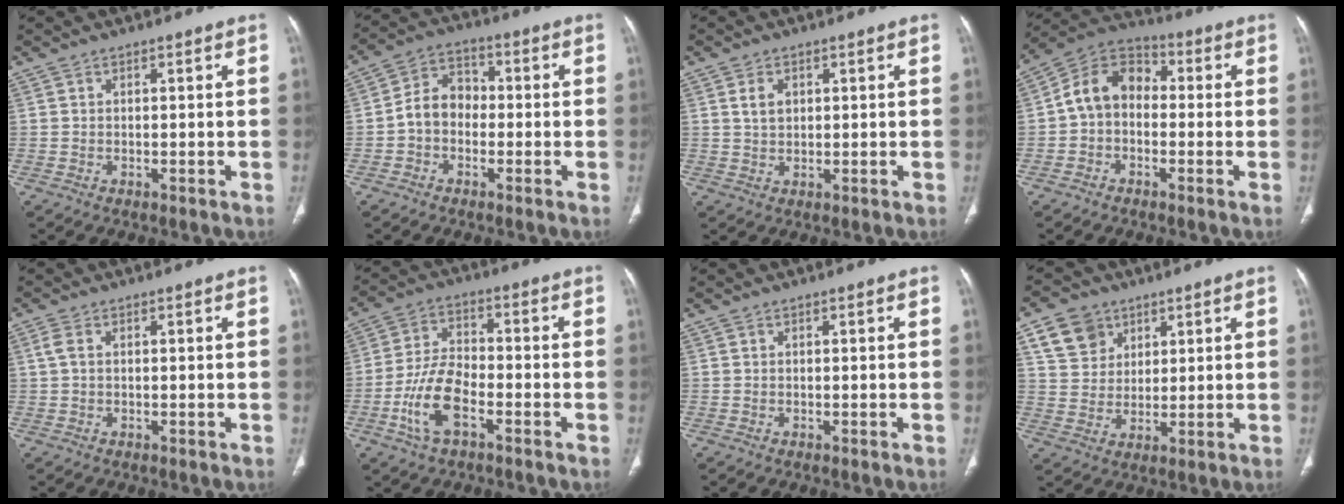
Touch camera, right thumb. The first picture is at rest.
{"total": 7.0, "force": [-1.4, 5.5, 4.1], "torque": [-0.051, 0.029, -0.041]}
{"total": 3.1, "force": [1.0, 2.1, 2.0], "torque": [-0.030, -0.003, 0.020]}
{"total": 9.6, "force": [-0.7, 7.4, 6.2], "torque": [-0.088, 0.036, -0.031]}
{"total": 2.0, "force": [0.5, 1.1, 1.5], "torque": [-0.043, 0.010, 0.011]}
{"total": 10.3, "force": [-4.3, 4.8, 8.0], "torque": [-0.166, 0.021, -0.083]}
{"total": 0.0}
{"total": 8.4, "force": [4.5, 6.6, 2.7], "torque": [-0.020, -0.011, 0.089]}